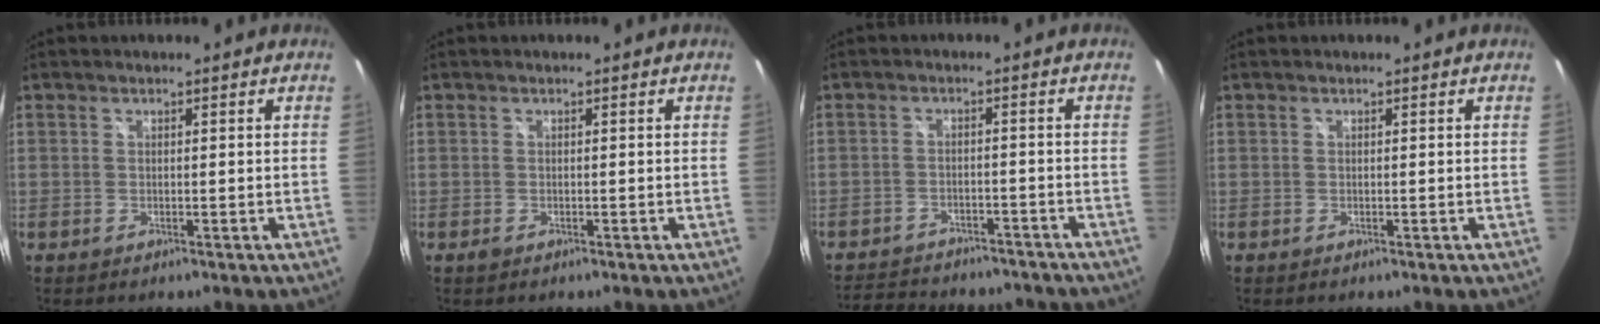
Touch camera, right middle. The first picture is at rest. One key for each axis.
{"total": 0.6, "fx": -0.4, "fy": 0.4, "fz": 0.2, "tx": -0.004, "ty": -0.003, "tz": -0.008}
{"total": 14.4, "fx": -12.3, "fy": 5.1, "fz": 5.3, "tx": -0.118, "ty": -0.002, "tz": -0.165}
{"total": 0.0}